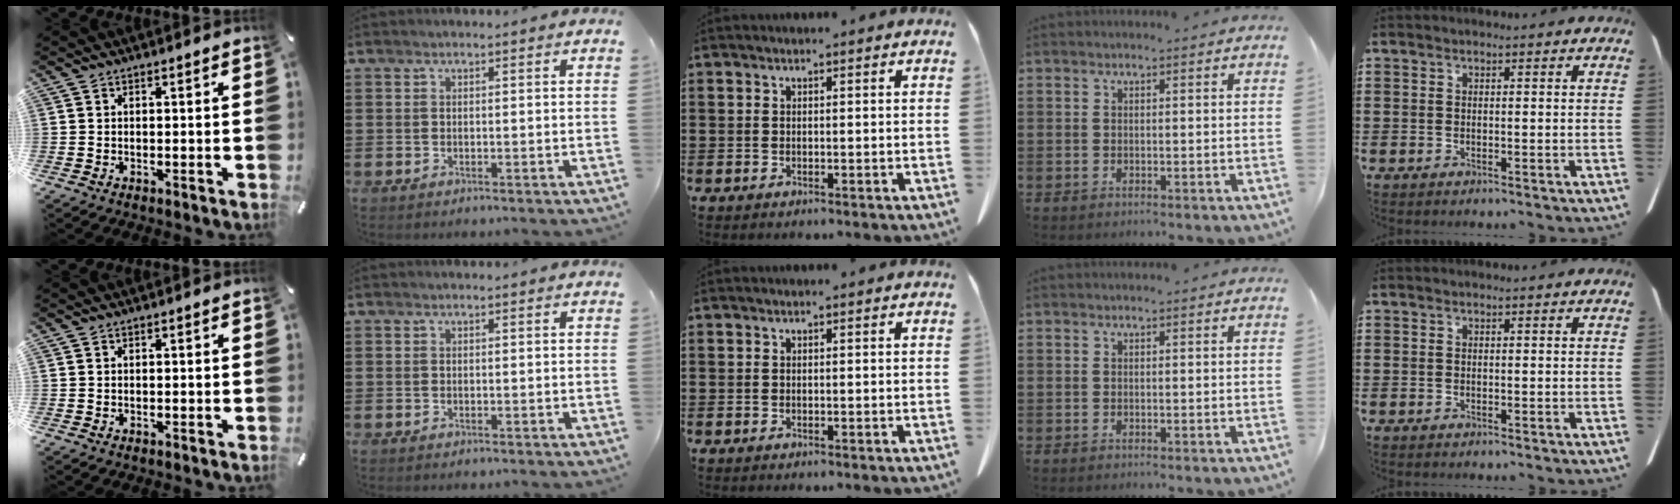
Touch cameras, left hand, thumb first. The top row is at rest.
{}